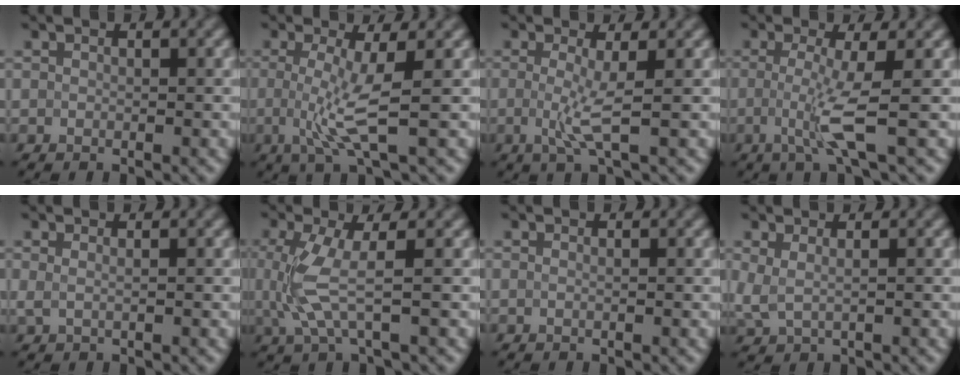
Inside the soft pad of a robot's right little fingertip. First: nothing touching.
{"total": 4.1, "force": [-0.6, 0.6, 4.0], "torque": [-0.084, -0.007, -0.010]}
{"total": 2.7, "force": [-0.5, 0.3, 2.6], "torque": [-0.056, -0.005, -0.008]}
{"total": 3.5, "force": [-0.9, 0.2, 3.4], "torque": [-0.073, -0.005, -0.020]}
{"total": 1.2, "force": [0.8, 0.5, 0.8], "torque": [-0.013, -0.002, 0.004]}
{"total": 3.9, "force": [-0.2, 0.9, 3.8], "torque": [-0.103, -0.004, 0.001]}
{"total": 0.7, "force": [0.5, 0.4, 0.4], "torque": [0.000, -0.004, -0.005]}
{"total": 1.7, "force": [0.9, 0.7, 1.2], "torque": [-0.024, 0.003, 0.019]}